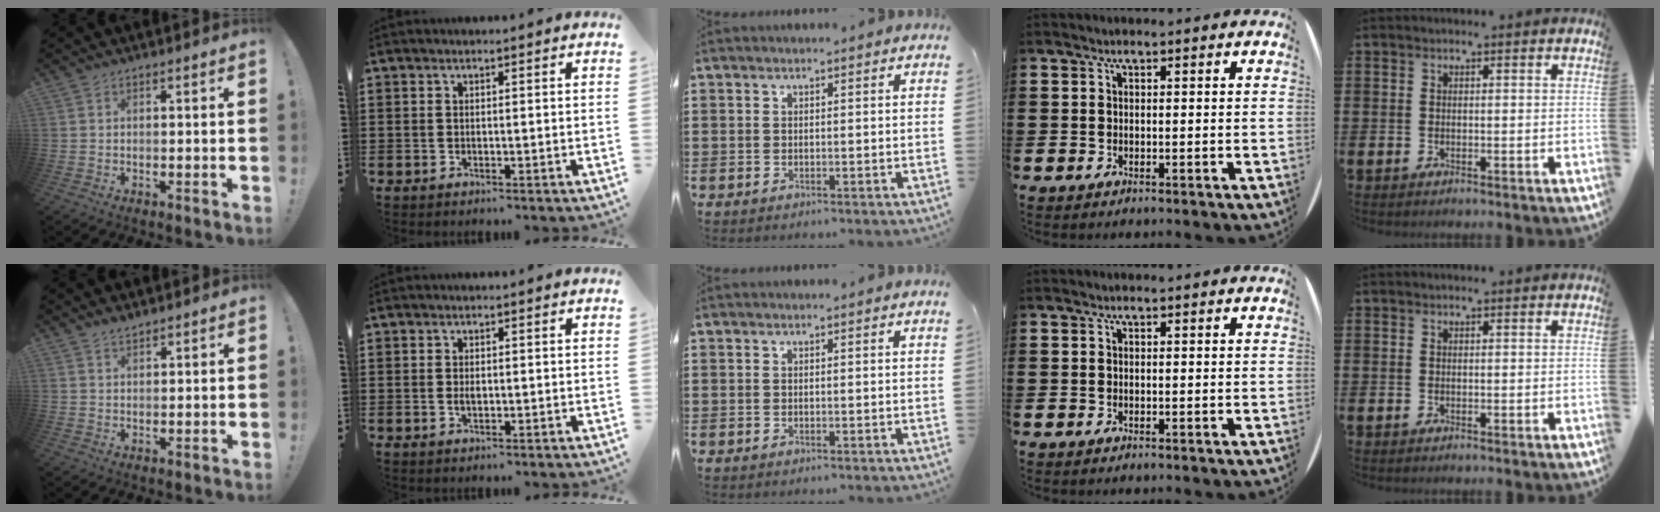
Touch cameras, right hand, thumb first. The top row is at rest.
{"thumb": {"total": 1.9, "force": [1.8, 0.3, 0.5], "torque": [-0.011, -0.009, 0.032]}, "index": {"total": 1.3, "force": [-0.1, 0.7, 1.1], "torque": [-0.021, 0.003, -0.003]}}